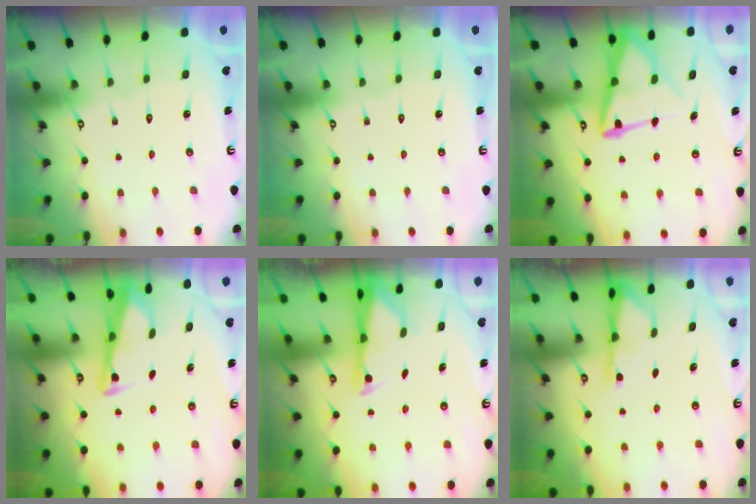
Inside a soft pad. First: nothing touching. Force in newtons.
{"total": 0.0}
{"total": 11.9, "press": 11.8, "slide": 1.4}
{"total": 3.4, "press": 3.4, "slide": 0.3}
{"total": 1.8, "press": 1.8, "slide": 0.4}
{"total": 1.9, "press": 1.9, "slide": 0.3}